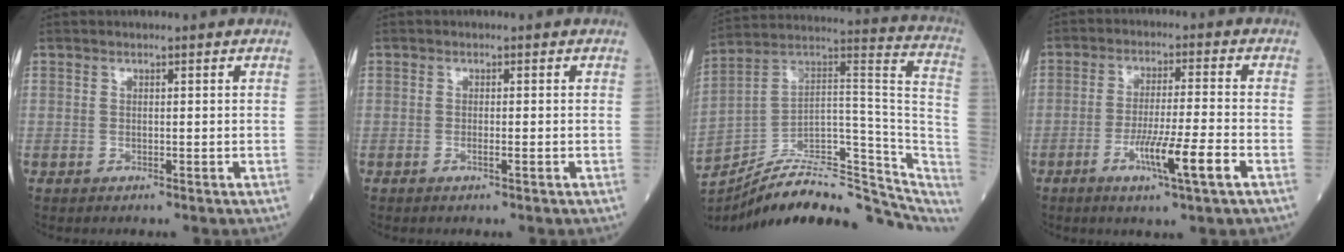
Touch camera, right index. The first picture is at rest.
{"total": 1.0, "force": [-0.4, 0.0, 0.9], "torque": [-0.019, -0.001, -0.006]}
{"total": 26.1, "force": [-21.2, 8.0, 13.0], "torque": [-0.164, 0.051, -0.310]}
{"total": 8.7, "force": [-3.7, -0.4, 7.8], "torque": [-0.140, -0.014, -0.065]}